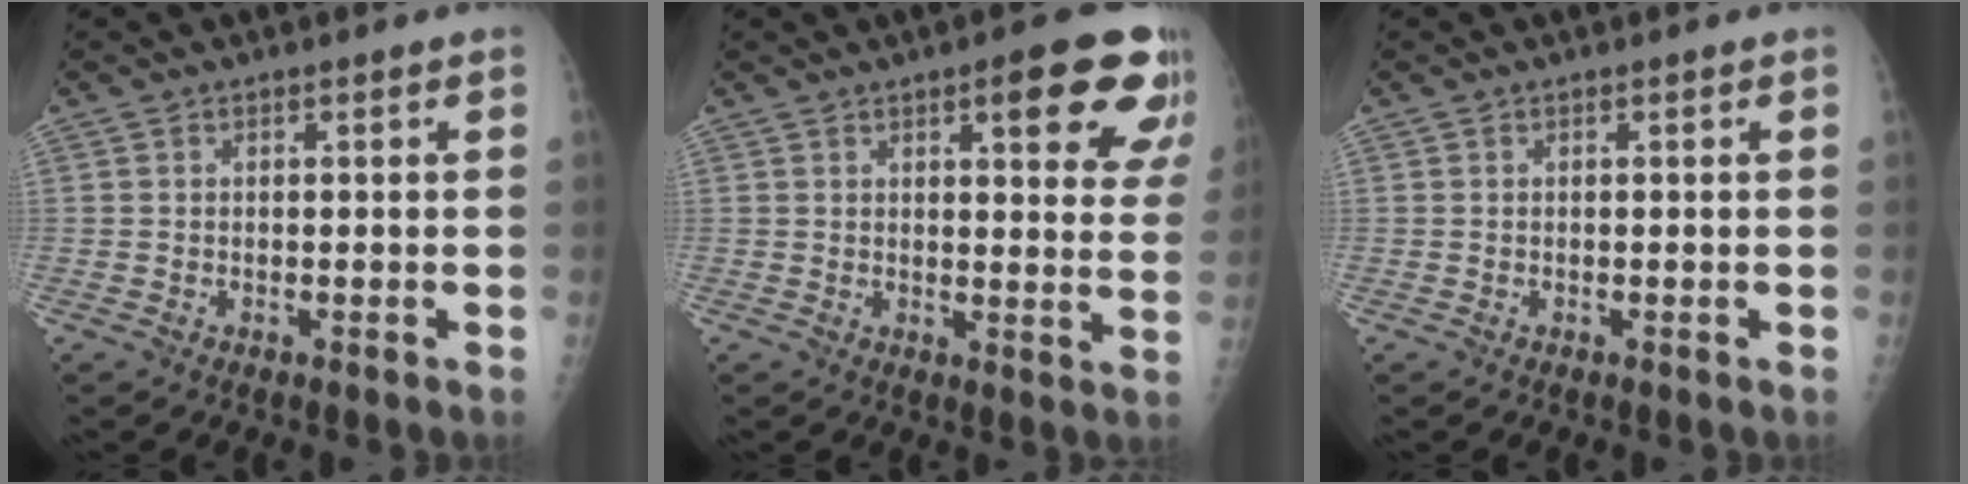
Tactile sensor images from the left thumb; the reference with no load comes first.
{"total": 14.2, "force": [7.8, 4.2, 11.1], "torque": [-0.100, -0.033, 0.087]}
{"total": 0.0}